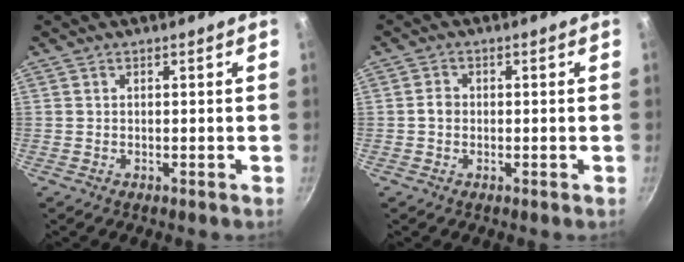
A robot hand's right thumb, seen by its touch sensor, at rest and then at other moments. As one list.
[{"total": 2.1, "force": [-0.3, 1.8, 1.1], "torque": [-0.012, 0.011, -0.006]}]